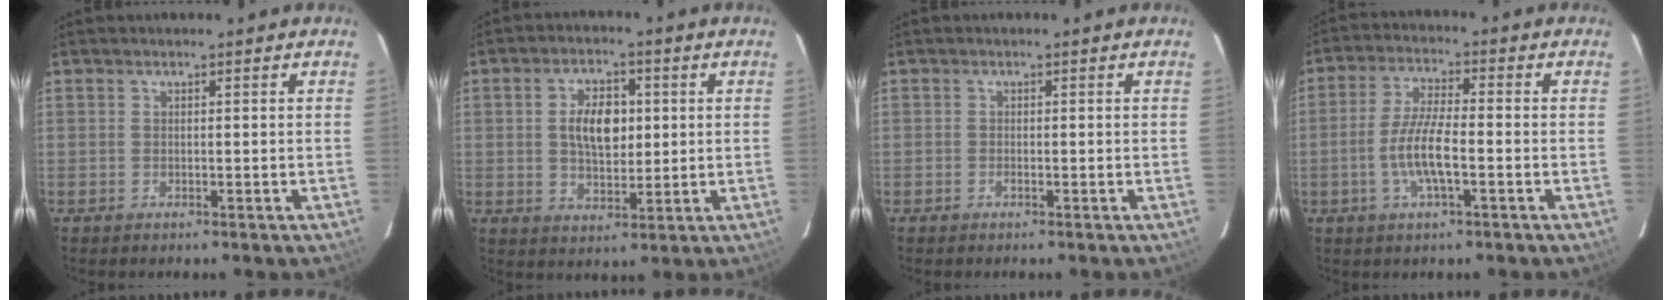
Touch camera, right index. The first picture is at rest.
{"total": 8.0, "force": [1.1, 4.4, 6.6], "torque": [-0.117, 0.011, 0.023]}
{"total": 0.5, "force": [-0.4, 0.3, 0.2], "torque": [-0.005, -0.001, -0.008]}
{"total": 8.0, "force": [-2.4, 1.7, 7.4], "torque": [-0.151, -0.002, -0.046]}